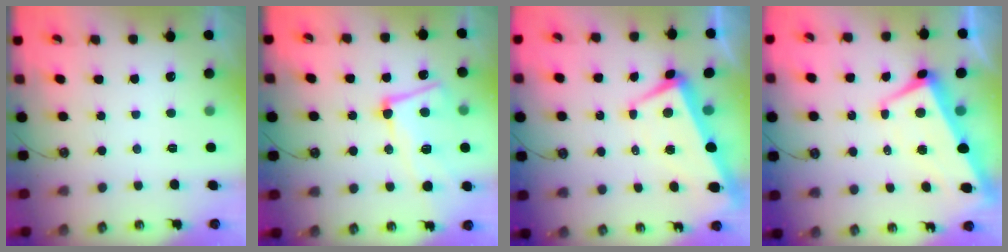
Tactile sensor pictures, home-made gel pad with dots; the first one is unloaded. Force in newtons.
{"total": 9.5, "press": 9.3, "slide": 1.9}
{"total": 2.0, "press": 1.6, "slide": 1.2}
{"total": 1.7, "press": 1.1, "slide": 1.3}